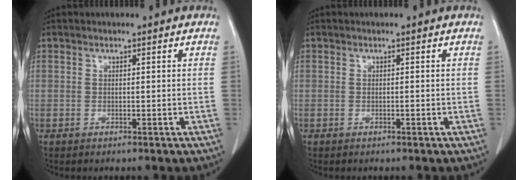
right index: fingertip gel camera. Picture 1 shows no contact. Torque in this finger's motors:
{"motor_torque": [0.07, -0.02, 0.01, 0.00]}